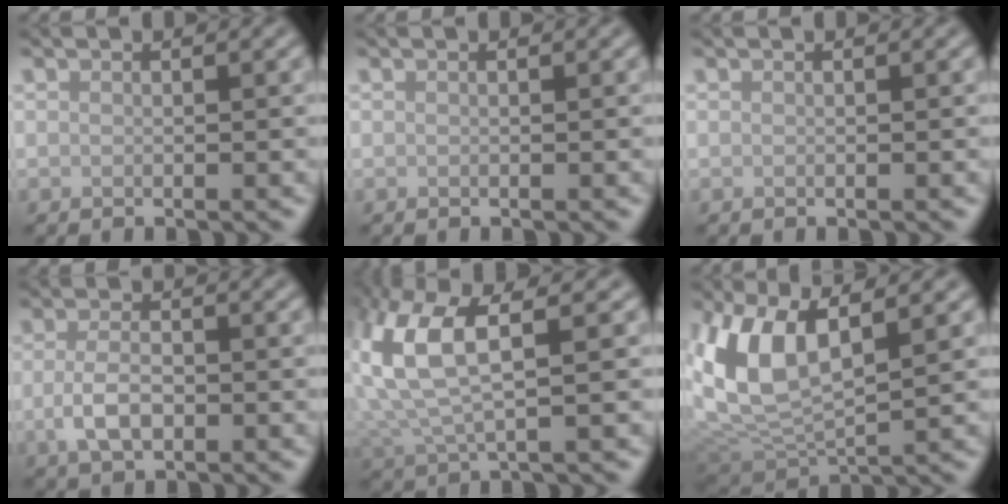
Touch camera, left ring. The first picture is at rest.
{"total": 0.0}
{"total": 0.0}
{"total": 3.3, "force": [-0.8, 1.8, 2.7], "torque": [-0.057, -0.004, -0.016]}
{"total": 7.3, "force": [2.4, 2.8, 6.3], "torque": [-0.154, 0.008, 0.046]}
{"total": 7.5, "force": [1.9, 3.6, 6.3], "torque": [-0.146, -0.003, 0.037]}